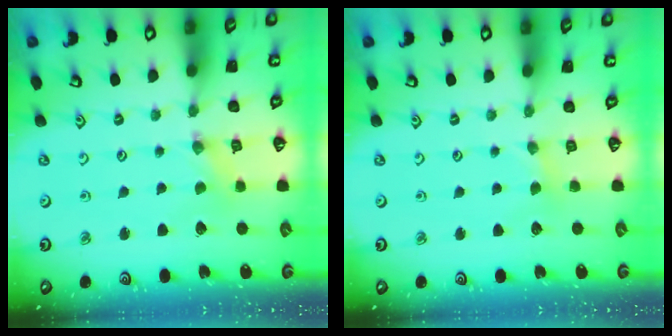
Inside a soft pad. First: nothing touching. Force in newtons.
{"total": 2.2, "press": 2.2, "slide": 0.4}